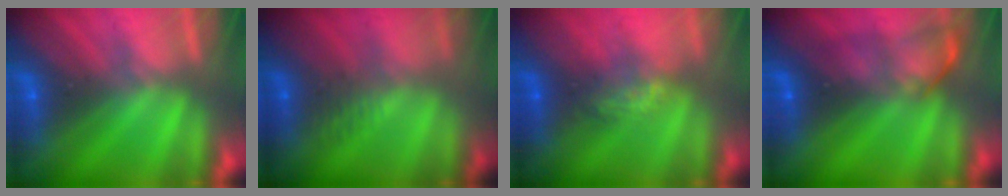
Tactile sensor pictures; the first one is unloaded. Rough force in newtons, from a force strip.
{"total": 2.5}
{"total": 4.6}
{"total": 5.9}